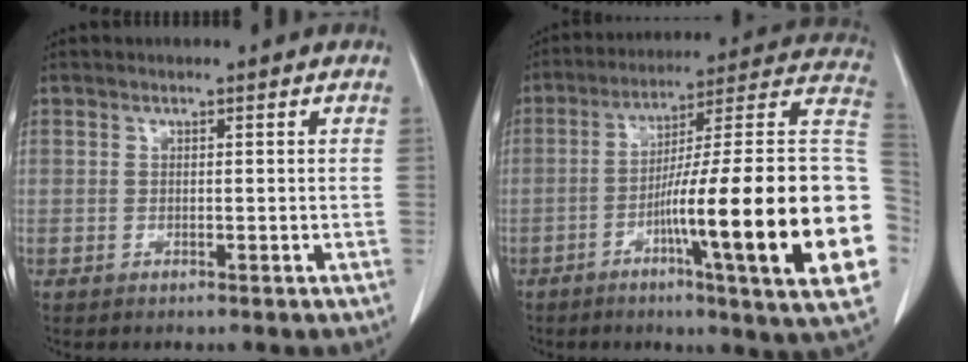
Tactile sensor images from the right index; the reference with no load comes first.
{"total": 27.9, "force": [-5.9, 0.9, 27.2], "torque": [-0.293, 0.004, -0.097]}